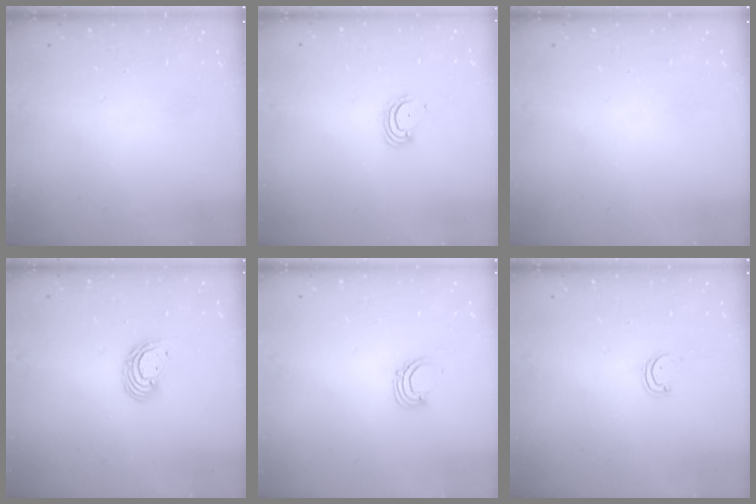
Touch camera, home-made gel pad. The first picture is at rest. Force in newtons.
{"total": 4.5, "press": 4.5, "slide": 0.3}
{"total": 0.0}
{"total": 6.7, "press": 6.6, "slide": 0.7}
{"total": 2.9, "press": 2.9, "slide": 0.2}
{"total": 1.9, "press": 1.9, "slide": 0.2}